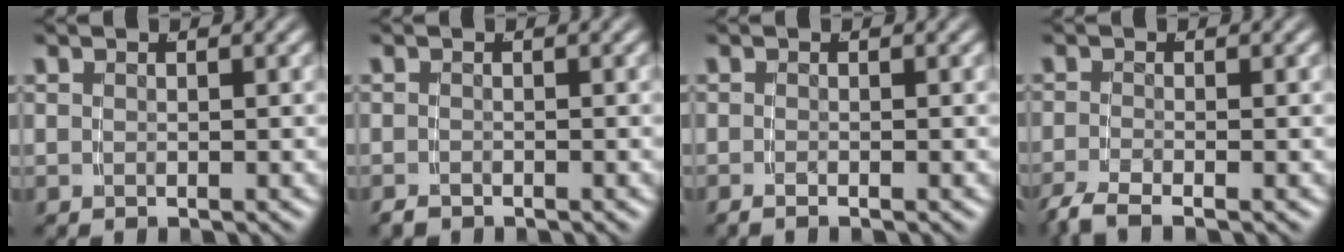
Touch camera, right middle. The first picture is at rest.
{"total": 1.0, "force": [-1.0, -0.1, 0.0], "torque": [0.001, -0.009, -0.014]}
{"total": 0.8, "force": [-0.7, -0.3, 0.2], "torque": [-0.005, -0.005, -0.011]}
{"total": 3.1, "force": [-2.5, 0.7, 1.7], "torque": [-0.041, -0.014, -0.037]}